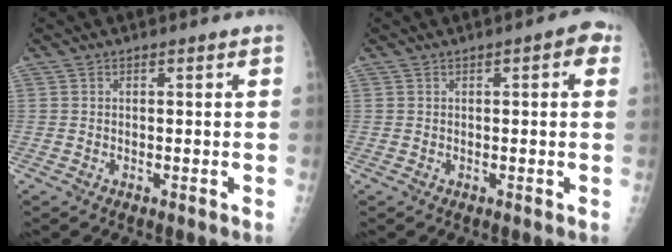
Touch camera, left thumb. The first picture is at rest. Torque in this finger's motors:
{"motor_torque": [-0.14, 0.11, -0.22, -0.21, 0.07]}